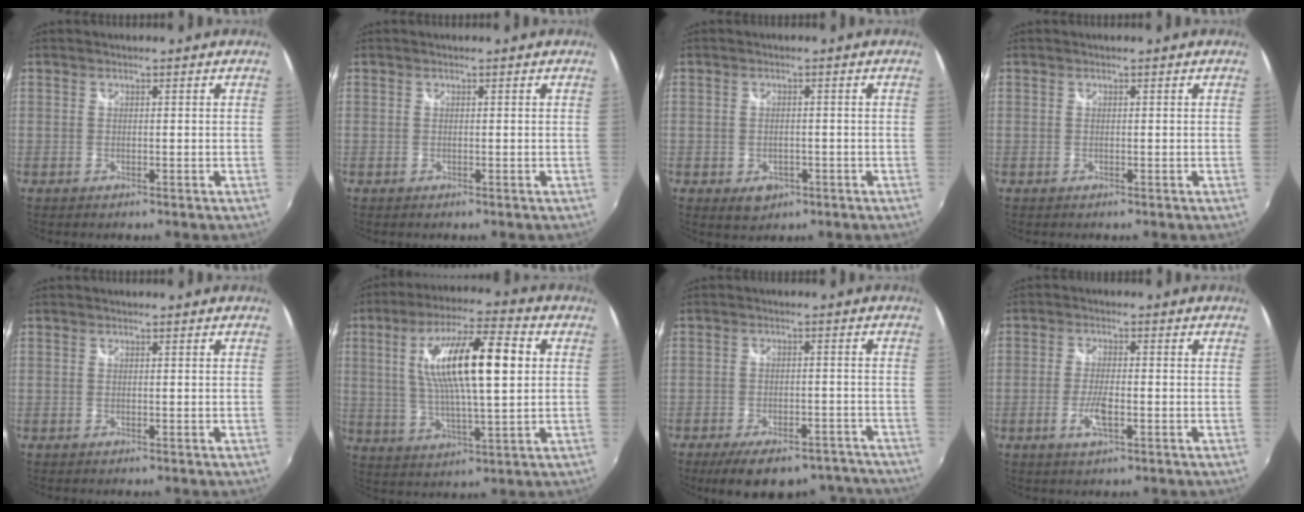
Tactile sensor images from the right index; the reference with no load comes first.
{"total": 0.0}
{"total": 4.0, "force": [-1.5, 2.9, 2.2], "torque": [-0.044, -0.007, -0.017]}
{"total": 0.0}
{"total": 0.0}
{"total": 16.9, "force": [3.5, 3.9, 16.0], "torque": [-0.290, 0.016, 0.063]}
{"total": 15.9, "force": [-13.0, 6.1, 6.7], "torque": [-0.129, 0.005, -0.163]}
{"total": 4.8, "force": [-1.8, 1.2, 4.3], "torque": [-0.092, -0.005, -0.034]}